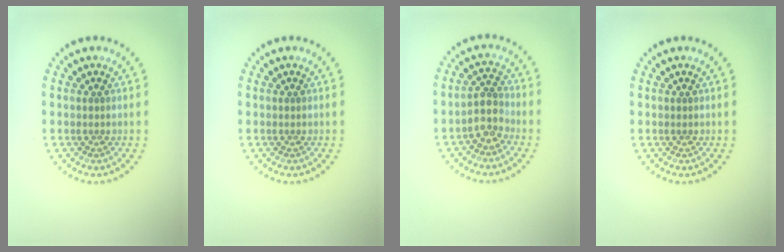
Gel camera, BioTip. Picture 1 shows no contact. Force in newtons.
{"total": 0.0}
{"total": 2.3, "press": 1.9, "slide": 1.3}
{"total": 0.0}